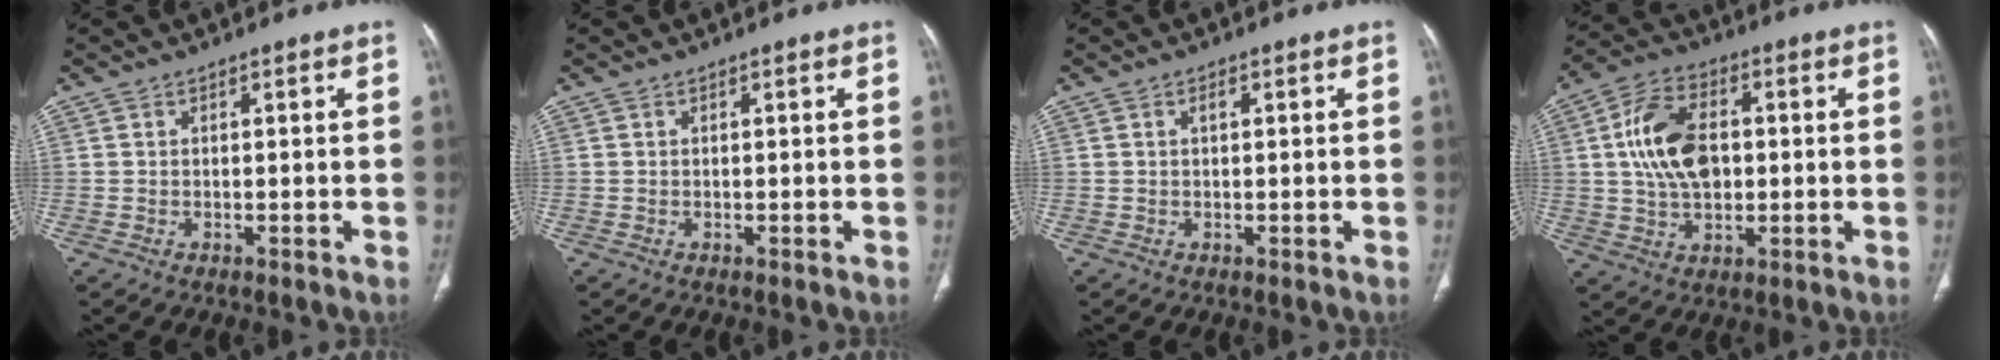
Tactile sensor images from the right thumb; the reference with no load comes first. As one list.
[{"total": 0.0}, {"total": 1.2, "force": [0.4, 0.6, 1.0], "torque": [-0.018, 0.005, 0.007]}, {"total": 13.1, "force": [1.2, 8.2, 10.2], "torque": [-0.178, 0.012, 0.022]}]